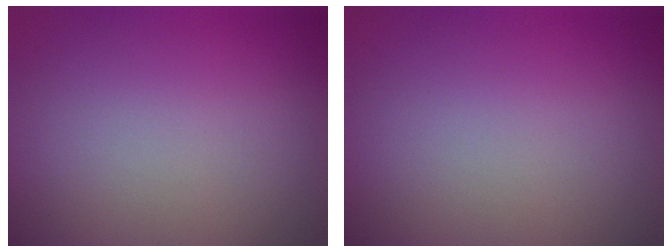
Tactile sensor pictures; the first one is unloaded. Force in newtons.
{"total": 0.0}